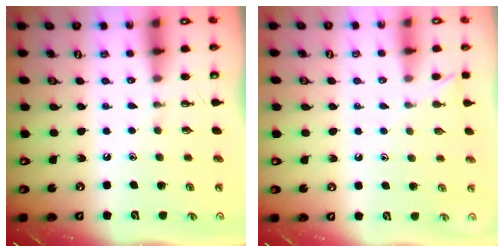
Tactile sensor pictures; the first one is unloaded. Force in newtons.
{"total": 3.2, "press": 3.2, "slide": 0.4}